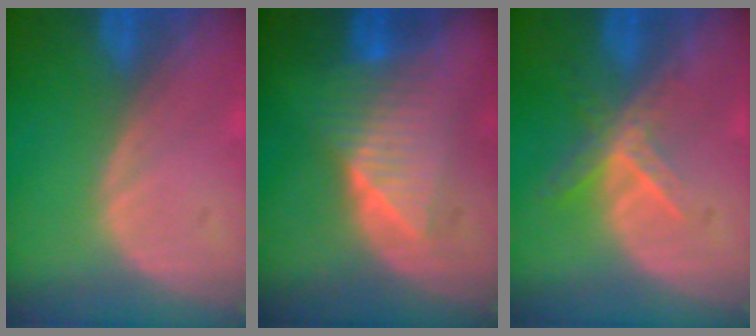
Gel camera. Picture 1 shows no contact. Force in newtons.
{"total": 6.4, "press": 6.4, "slide": 0.3}
{"total": 5.6, "press": 4.9, "slide": 2.7}